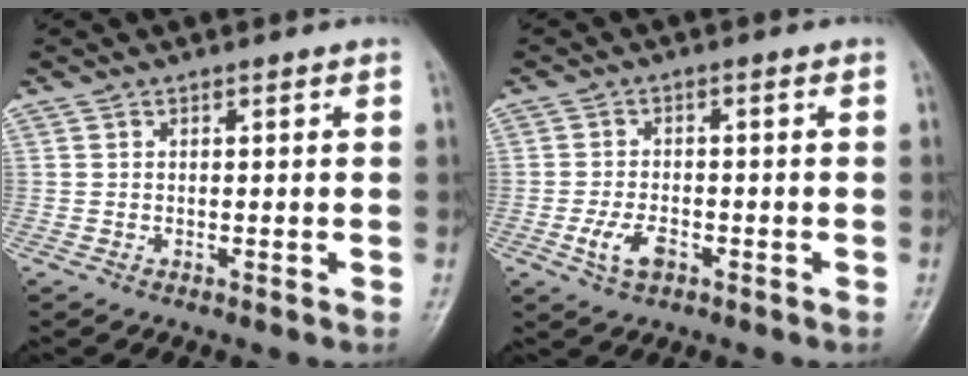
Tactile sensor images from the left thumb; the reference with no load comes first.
{"total": 4.5, "force": [-1.9, 2.4, 3.3], "torque": [-0.068, 0.006, -0.035]}